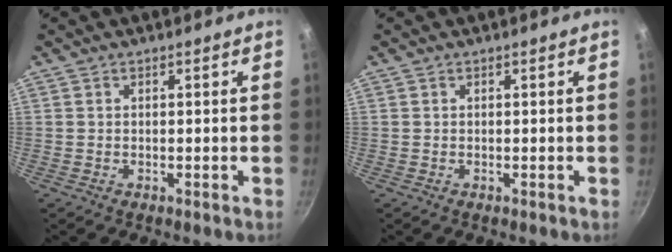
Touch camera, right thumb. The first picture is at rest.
{"total": 0.0}